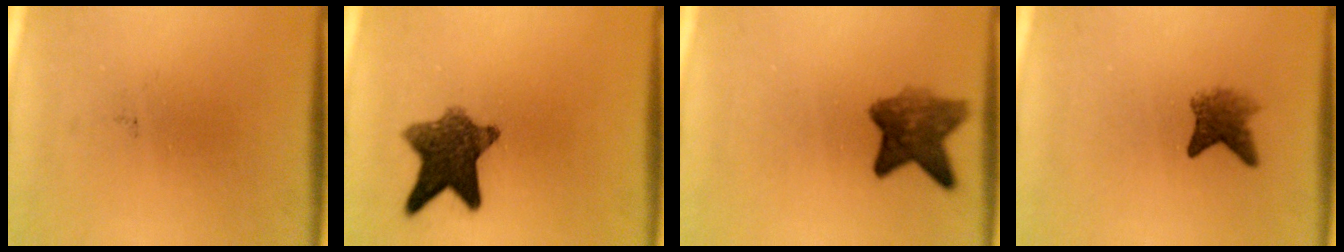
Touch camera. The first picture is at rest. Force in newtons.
{"total": 9.0}
{"total": 6.7}
{"total": 3.4}